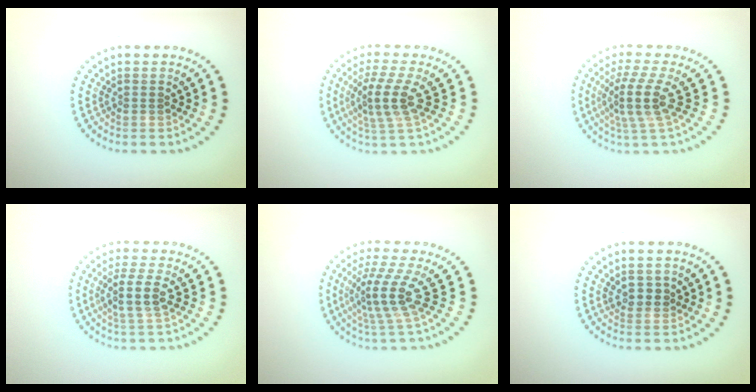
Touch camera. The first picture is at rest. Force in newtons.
{"total": 3.7, "press": 3.0, "slide": 2.1}
{"total": 3.9, "press": 2.8, "slide": 2.7}
{"total": 2.8, "press": 2.3, "slide": 1.6}
{"total": 4.1, "press": 2.8, "slide": 3.1}
{"total": 1.2, "press": 1.1, "slide": 0.3}